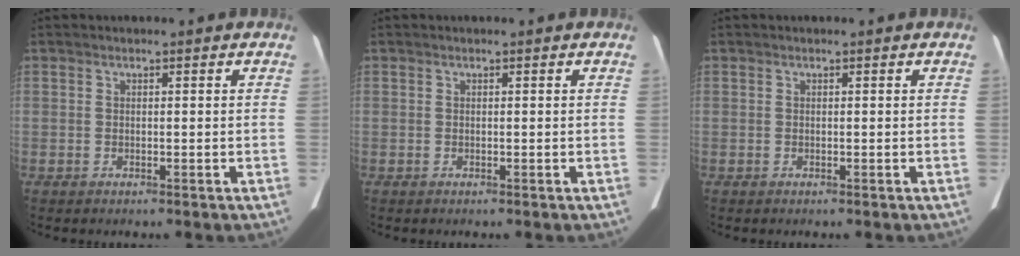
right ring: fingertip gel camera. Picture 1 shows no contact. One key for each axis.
{"total": 0.0}
{"total": 0.0}